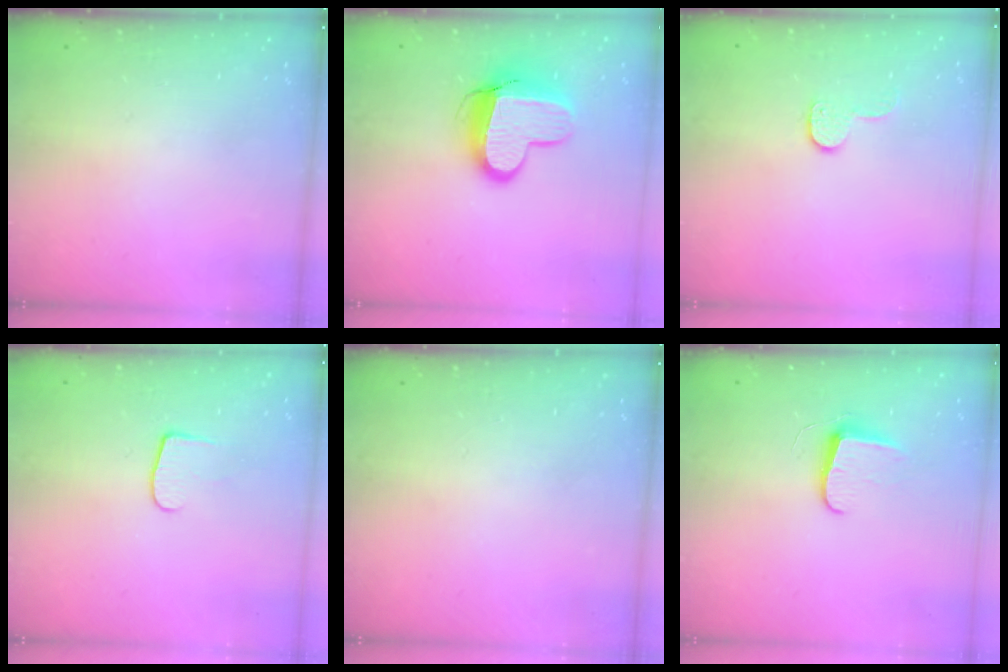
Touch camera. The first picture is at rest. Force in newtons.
{"total": 12.8, "press": 12.8, "slide": 1.3}
{"total": 5.9, "press": 5.9, "slide": 0.5}
{"total": 6.1, "press": 6.0, "slide": 0.6}
{"total": 0.0}
{"total": 7.3, "press": 7.3, "slide": 0.4}